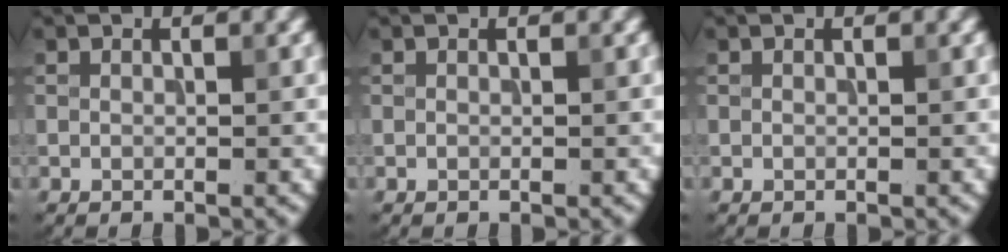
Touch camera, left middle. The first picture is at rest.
{"total": 0.0}
{"total": 0.0}